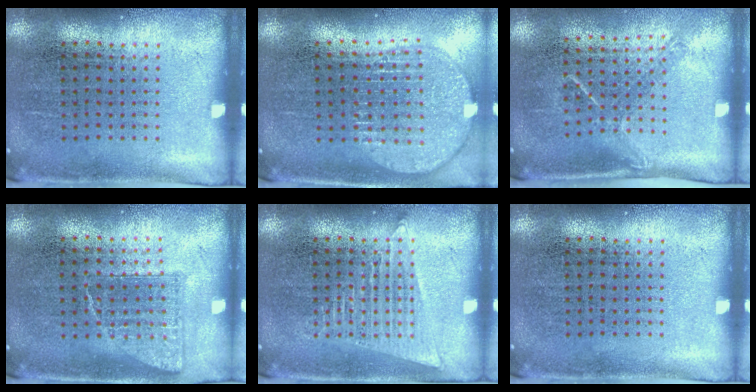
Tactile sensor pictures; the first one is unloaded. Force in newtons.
{"total": 1.9, "press": 1.6, "slide": 1.0}
{"total": 1.4, "press": 1.0, "slide": 1.0}
{"total": 0.7, "press": 0.6, "slide": 0.3}
{"total": 1.8, "press": 1.8, "slide": 0.3}
{"total": 0.0}